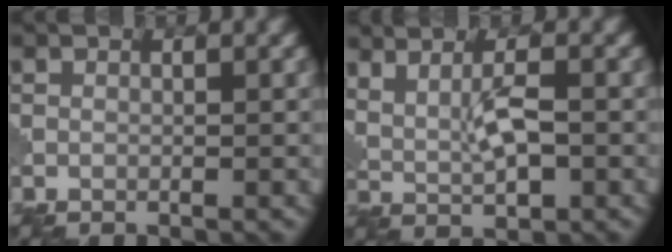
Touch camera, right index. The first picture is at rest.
{"total": 3.2, "force": [1.1, 1.0, 2.8], "torque": [-0.059, -0.007, 0.025]}